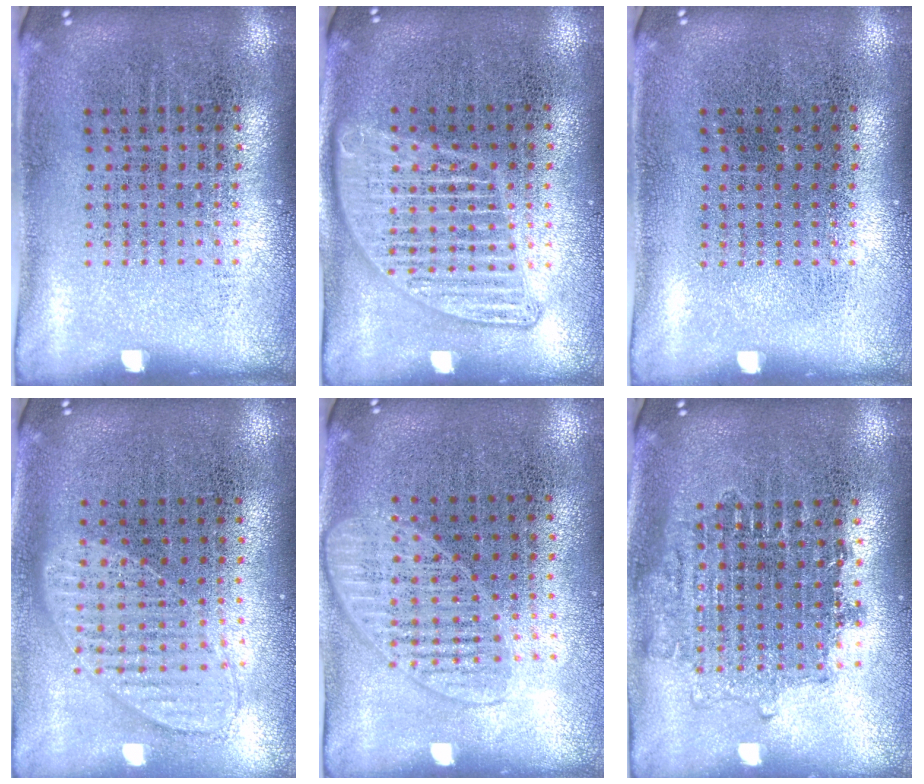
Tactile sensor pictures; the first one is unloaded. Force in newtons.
{"total": 1.6, "press": 1.6, "slide": 0.1}
{"total": 0.0}
{"total": 0.9, "press": 0.9, "slide": 0.1}
{"total": 1.3, "press": 1.2, "slide": 0.6}
{"total": 1.6, "press": 1.3, "slide": 0.8}